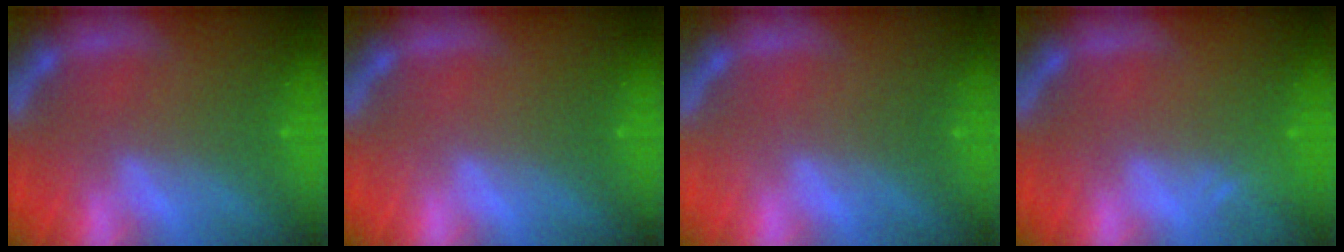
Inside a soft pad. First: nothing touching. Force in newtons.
{"total": 0.0}
{"total": 0.0}
{"total": 1.5}